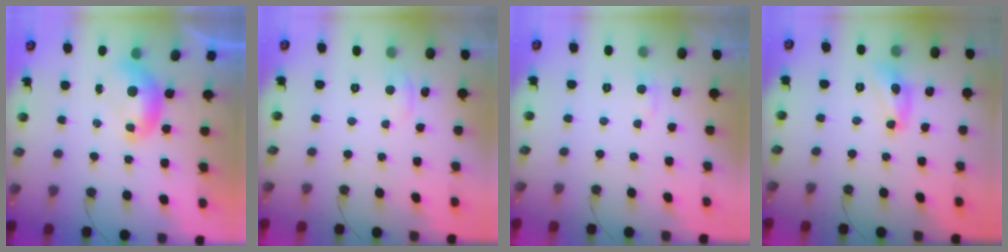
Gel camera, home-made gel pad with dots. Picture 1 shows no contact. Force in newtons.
{"total": 1.6, "press": 1.5, "slide": 0.5}
{"total": 1.5, "press": 1.3, "slide": 0.8}
{"total": 8.2, "press": 8.2, "slide": 0.3}